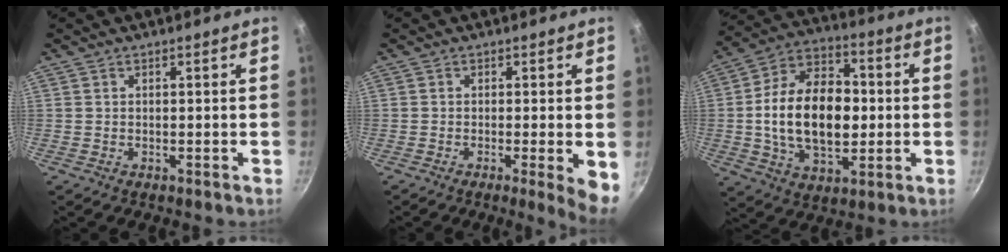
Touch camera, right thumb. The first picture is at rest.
{"total": 5.4, "force": [-1.1, 0.6, 5.2], "torque": [-0.061, -0.007, -0.012]}
{"total": 19.7, "force": [-0.5, 12.5, 15.3], "torque": [-0.233, 0.021, -0.015]}